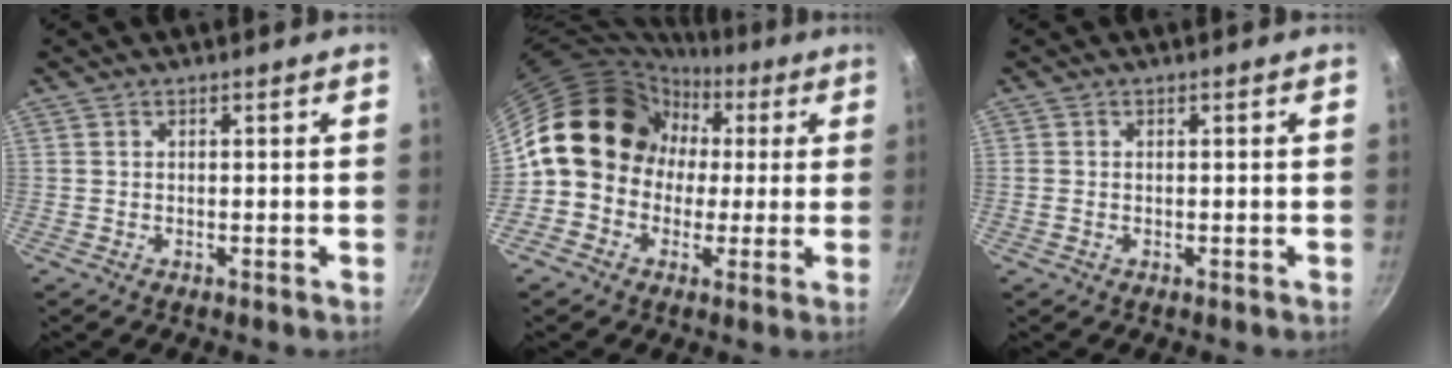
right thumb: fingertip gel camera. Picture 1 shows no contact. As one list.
[{"total": 14.6, "force": [0.5, 13.0, 6.8], "torque": [-0.061, 0.042, -0.005]}, {"total": 1.1, "force": [-0.2, 0.9, 0.6], "torque": [-0.015, 0.000, -0.001]}]